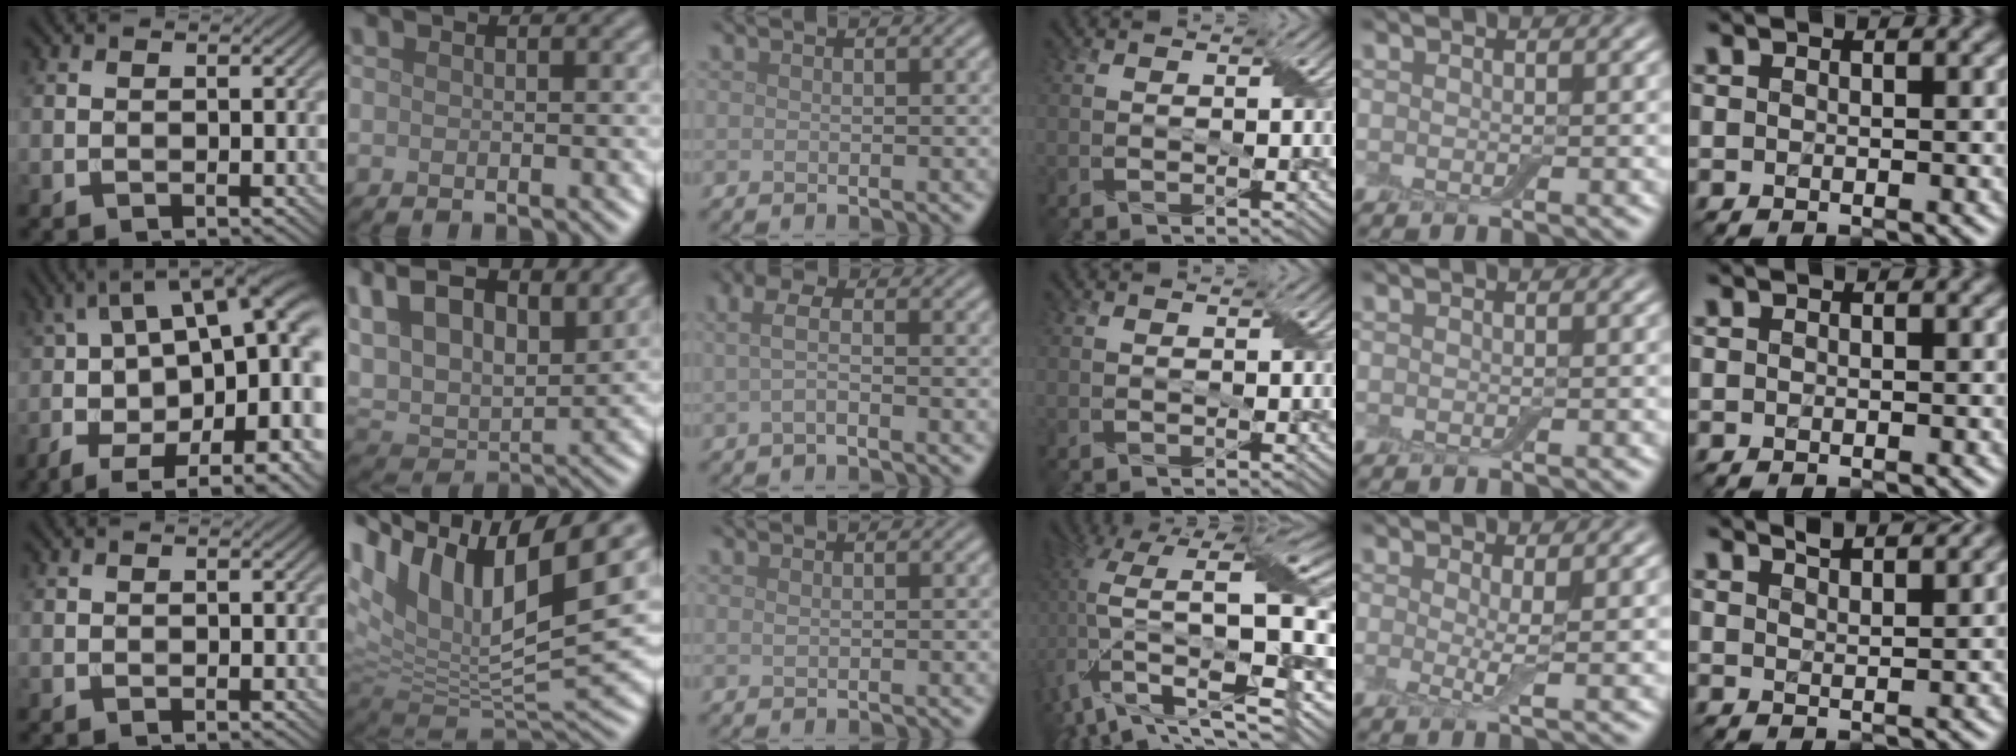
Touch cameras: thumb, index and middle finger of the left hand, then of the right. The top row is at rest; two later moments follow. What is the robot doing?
{"motion": "peel", "object": "bubble wrap"}